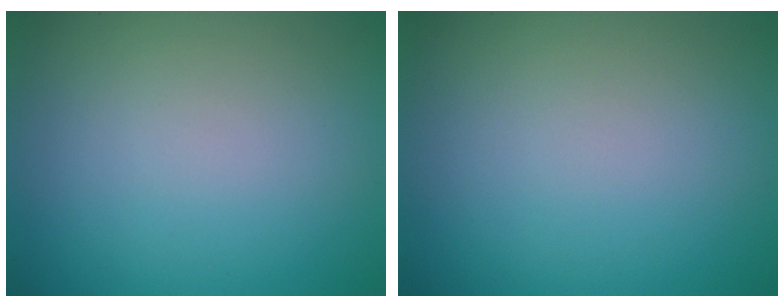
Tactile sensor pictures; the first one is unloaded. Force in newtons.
{"total": 0.0}